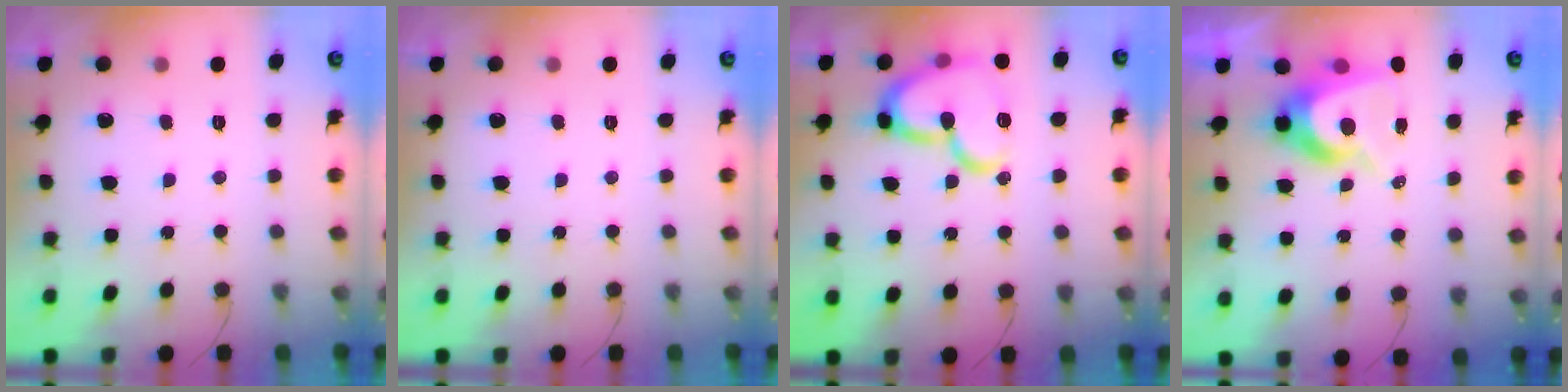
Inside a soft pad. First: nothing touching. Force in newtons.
{"total": 0.0}
{"total": 17.7, "press": 17.6, "slide": 1.8}
{"total": 8.5, "press": 8.4, "slide": 0.8}